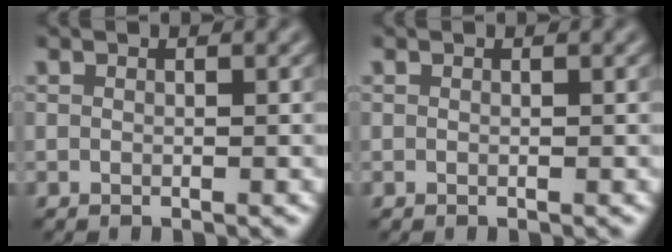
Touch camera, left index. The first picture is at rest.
{"total": 0.0}